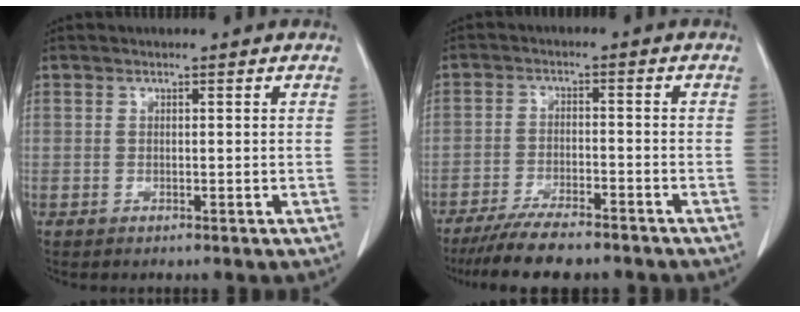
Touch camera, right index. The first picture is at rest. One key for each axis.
{"total": 9.4, "fx": -8.0, "fy": 2.0, "fz": 4.6, "tx": -0.070, "ty": -0.017, "tz": -0.129}